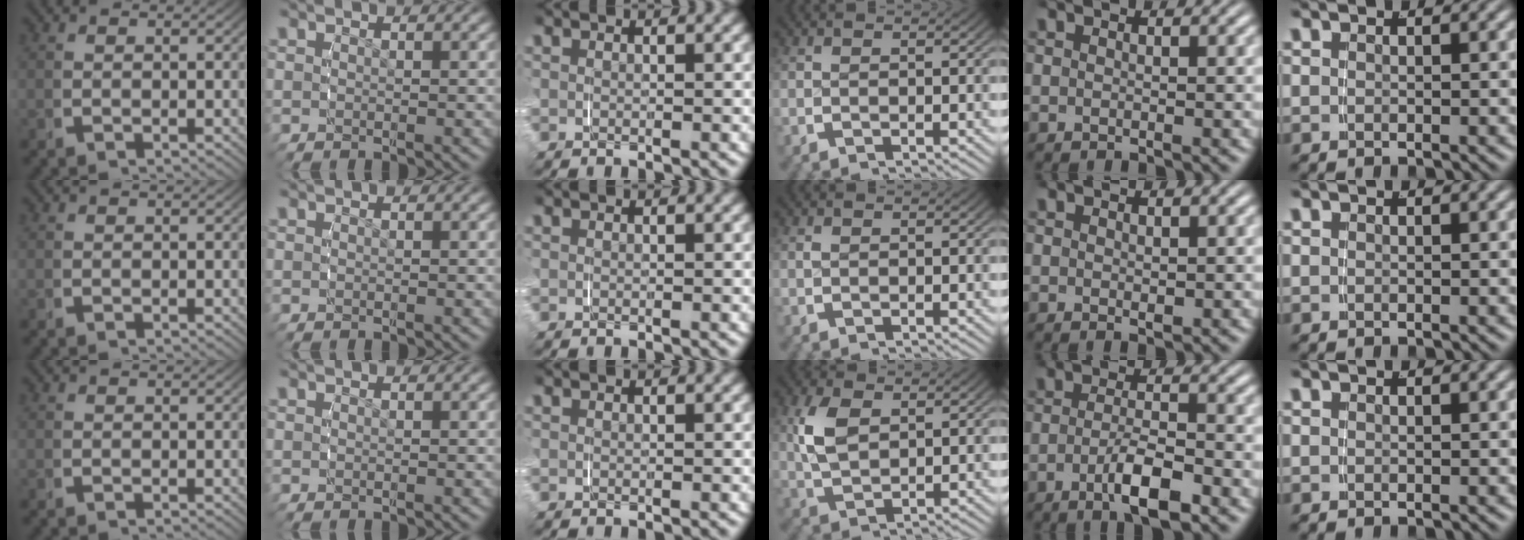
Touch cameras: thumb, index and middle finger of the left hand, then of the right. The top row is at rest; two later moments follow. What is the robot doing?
{"motion": "grasp_and_lifting", "object": "lipstick"}